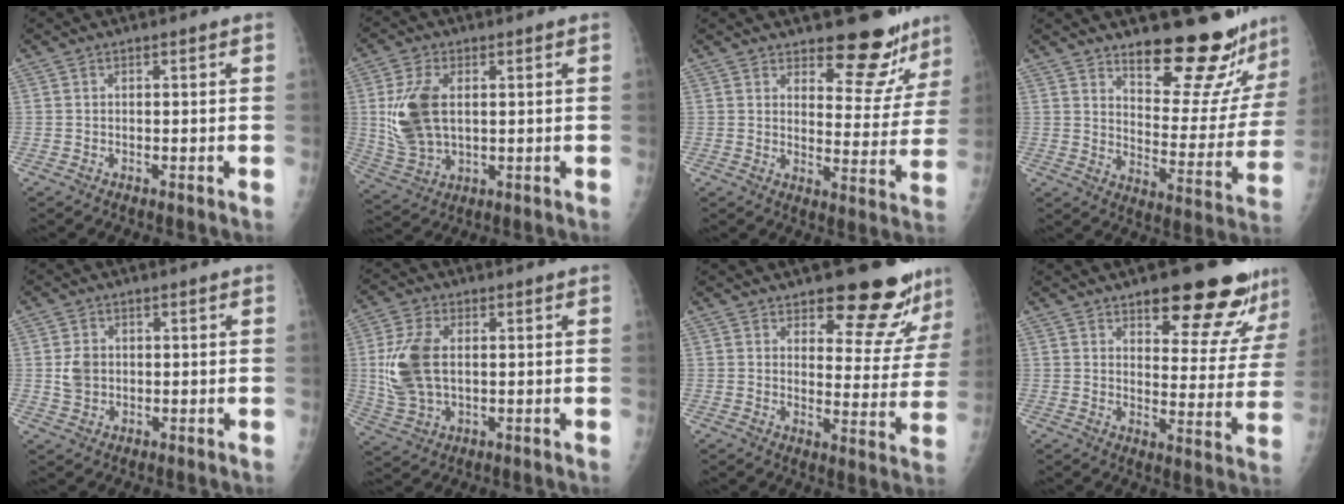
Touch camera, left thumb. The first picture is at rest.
{"total": 11.3, "force": [1.5, 6.8, 8.9], "torque": [-0.177, -0.007, 0.037]}
{"total": 12.4, "force": [10.7, 4.6, 4.2], "torque": [-0.007, -0.092, 0.135]}
{"total": 20.0, "force": [17.2, 4.9, 8.8], "torque": [-0.075, -0.155, 0.234]}
{"total": 3.7, "force": [0.2, 3.1, 2.0], "torque": [-0.022, 0.000, 0.007]}
{"total": 10.6, "force": [0.9, 6.5, 8.4], "torque": [-0.177, -0.002, 0.024]}
{"total": 14.7, "force": [12.0, 4.9, 7.0], "torque": [-0.039, -0.094, 0.147]}
{"total": 17.6, "force": [12.7, 5.8, 10.7], "torque": [-0.091, -0.078, 0.164]}